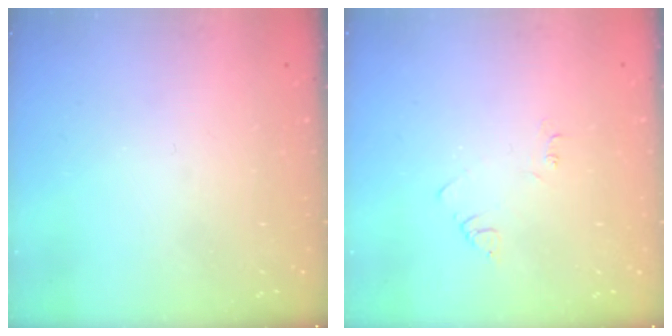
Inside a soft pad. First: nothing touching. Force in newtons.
{"total": 3.0, "press": 3.0, "slide": 0.4}